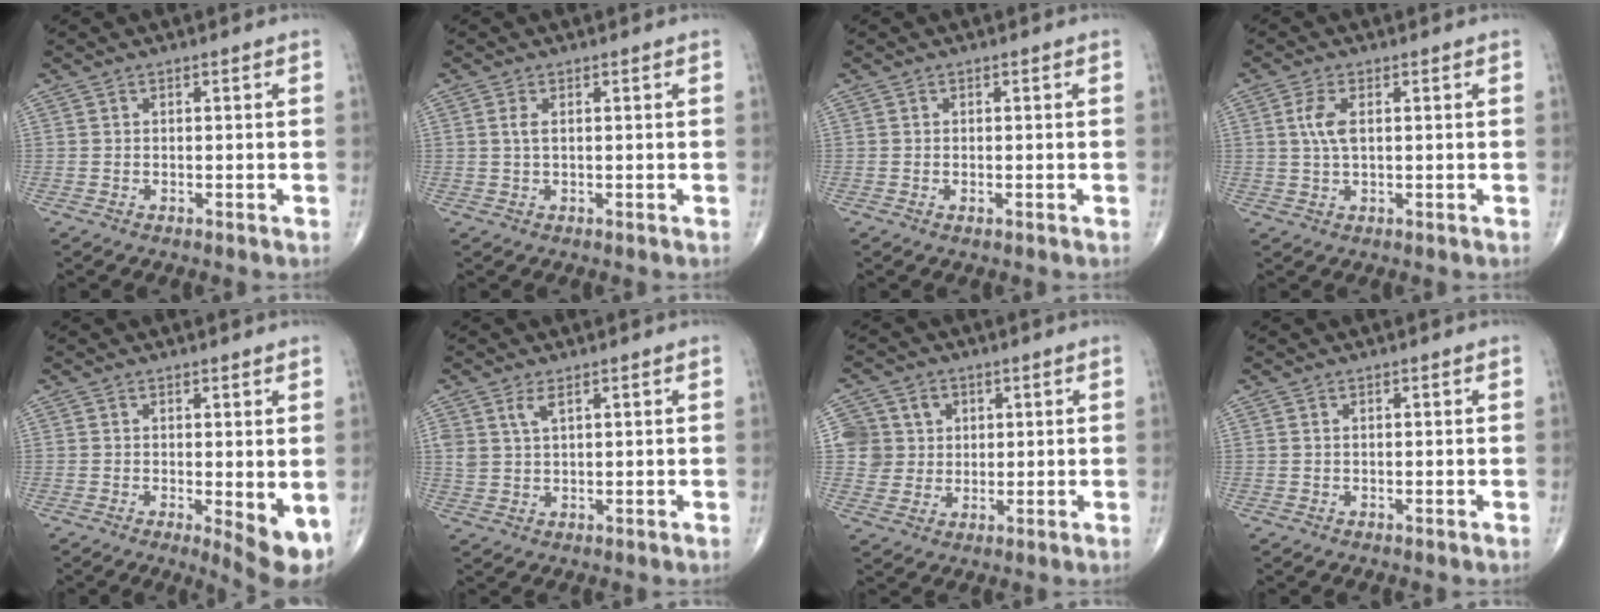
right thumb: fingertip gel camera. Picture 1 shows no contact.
{"total": 1.6, "force": [0.4, 0.7, 1.4], "torque": [-0.037, 0.005, 0.012]}
{"total": 0.8, "force": [-0.2, 0.3, 0.7], "torque": [-0.012, -0.002, -0.005]}
{"total": 4.1, "force": [0.9, 1.8, 3.6], "torque": [-0.084, 0.003, 0.018]}
{"total": 6.2, "force": [-0.7, 1.8, 5.9], "torque": [-0.079, -0.017, -0.006]}
{"total": 3.1, "force": [1.8, 1.3, 2.2], "torque": [-0.046, -0.005, 0.042]}
{"total": 7.5, "force": [2.0, 7.2, 1.2], "torque": [0.015, 0.000, 0.036]}
{"total": 0.0}